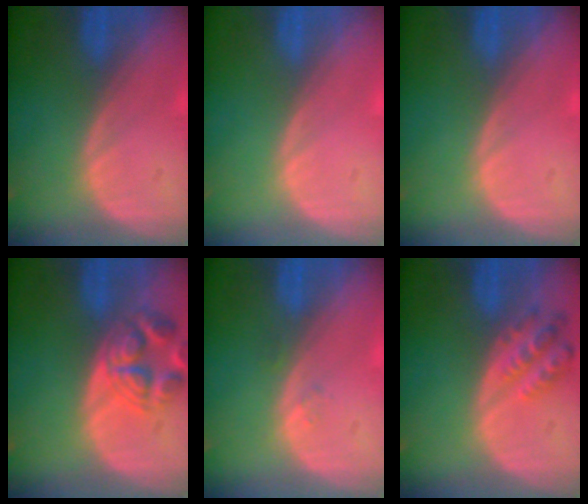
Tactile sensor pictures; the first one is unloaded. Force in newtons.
{"total": 0.0}
{"total": 0.0}
{"total": 6.5, "press": 6.2, "slide": 2.1}
{"total": 0.7, "press": 0.7, "slide": 0.1}
{"total": 5.1, "press": 4.8, "slide": 1.6}